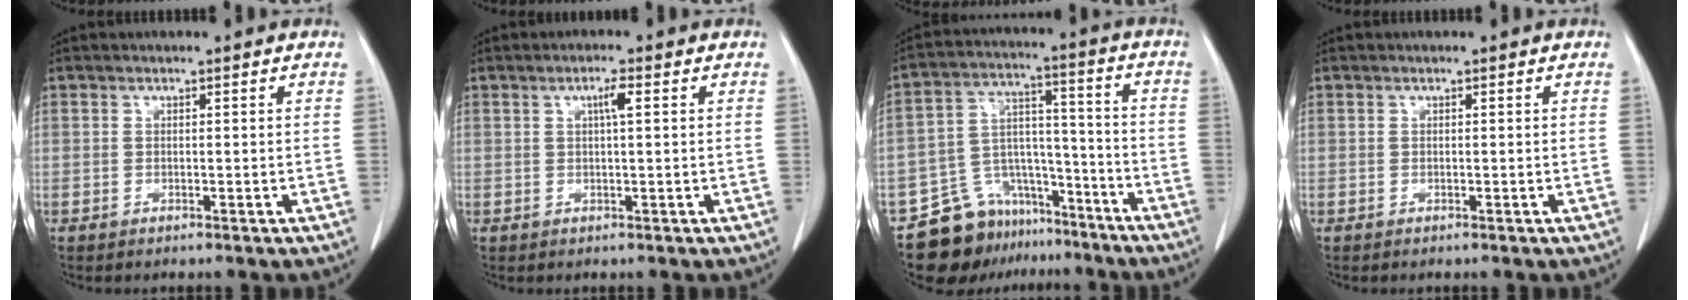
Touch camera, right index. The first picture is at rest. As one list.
[{"total": 2.1, "force": [0.7, 0.0, 2.0], "torque": [-0.038, 0.002, 0.011]}, {"total": 13.1, "force": [-10.1, 7.5, 3.4], "torque": [-0.053, 0.055, -0.164]}, {"total": 0.0}]